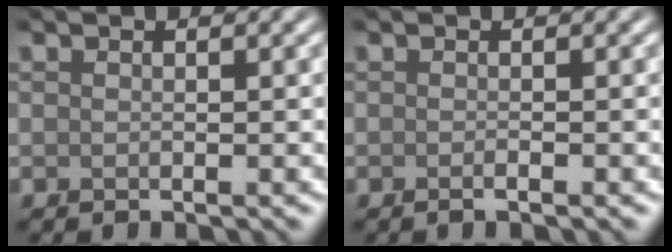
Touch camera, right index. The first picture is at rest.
{"total": 0.8, "force": [-0.3, 0.2, 0.7], "torque": [-0.006, -0.004, -0.009]}